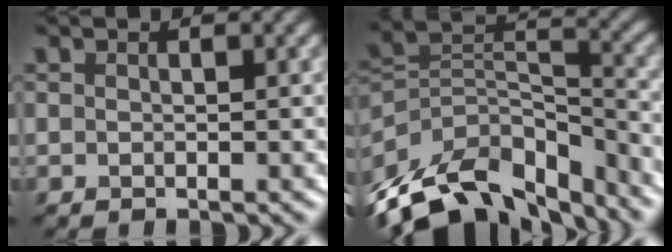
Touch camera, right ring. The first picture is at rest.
{"total": 14.3, "force": [-10.5, 7.1, 6.4], "torque": [-0.145, 0.011, -0.174]}